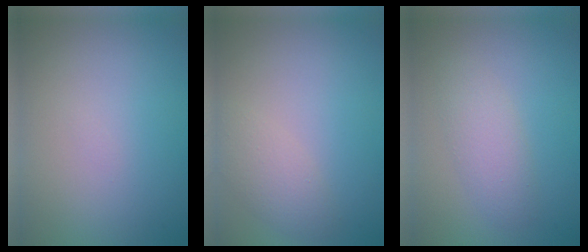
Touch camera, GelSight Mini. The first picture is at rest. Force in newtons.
{"total": 2.4, "press": 2.4, "slide": 0.2}
{"total": 3.7, "press": 3.7, "slide": 0.1}